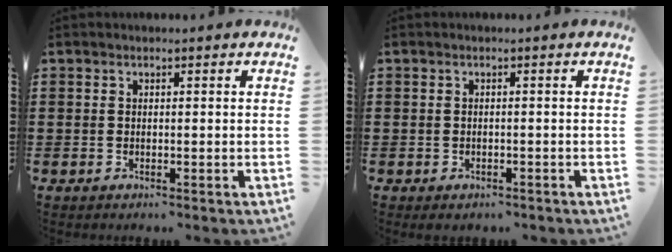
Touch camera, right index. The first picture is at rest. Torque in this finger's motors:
{"motor_torque": [1.15, 0.99, 0.07, 0.00]}